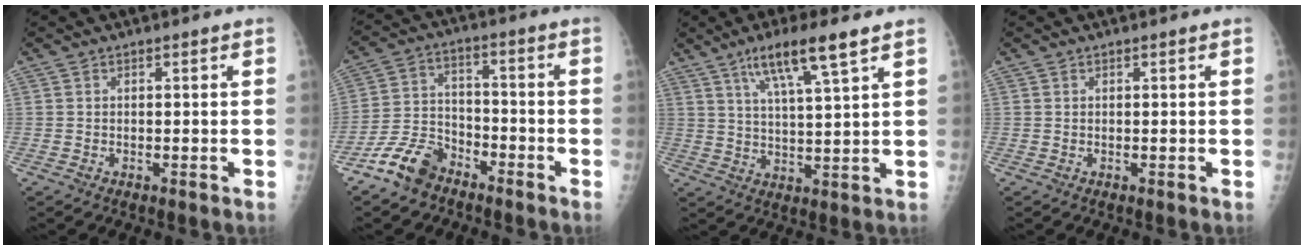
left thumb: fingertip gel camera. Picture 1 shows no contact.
{"total": 9.3, "force": [-6.9, 5.2, 3.5], "torque": [-0.063, 0.044, -0.139]}
{"total": 10.2, "force": [6.0, 1.0, 8.1], "torque": [-0.149, -0.021, 0.110]}
{"total": 0.0}